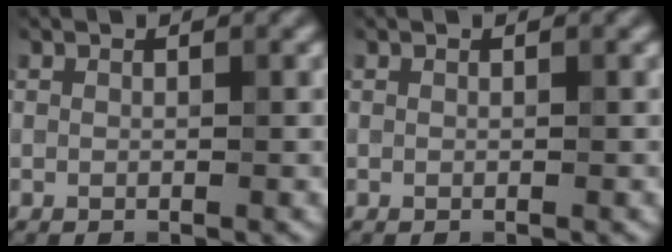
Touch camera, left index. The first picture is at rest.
{"total": 0.0}